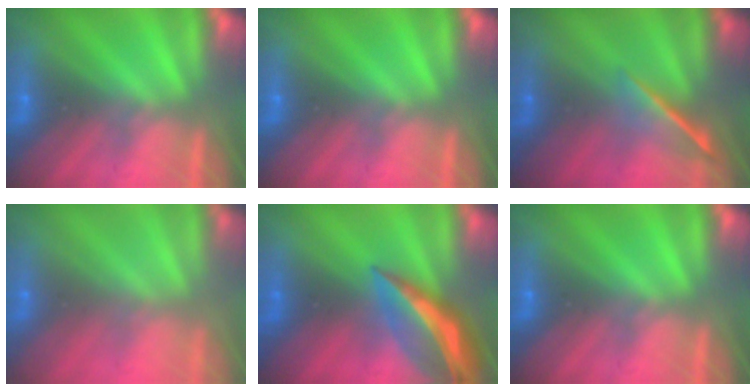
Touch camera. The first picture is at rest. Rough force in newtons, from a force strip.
{"total": 0.0}
{"total": 1.6}
{"total": 6.7}
{"total": 7.8}
{"total": 0.0}